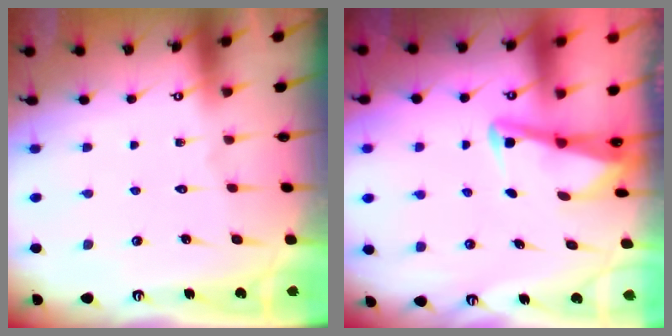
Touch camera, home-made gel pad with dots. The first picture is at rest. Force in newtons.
{"total": 3.0, "press": 3.0, "slide": 0.4}